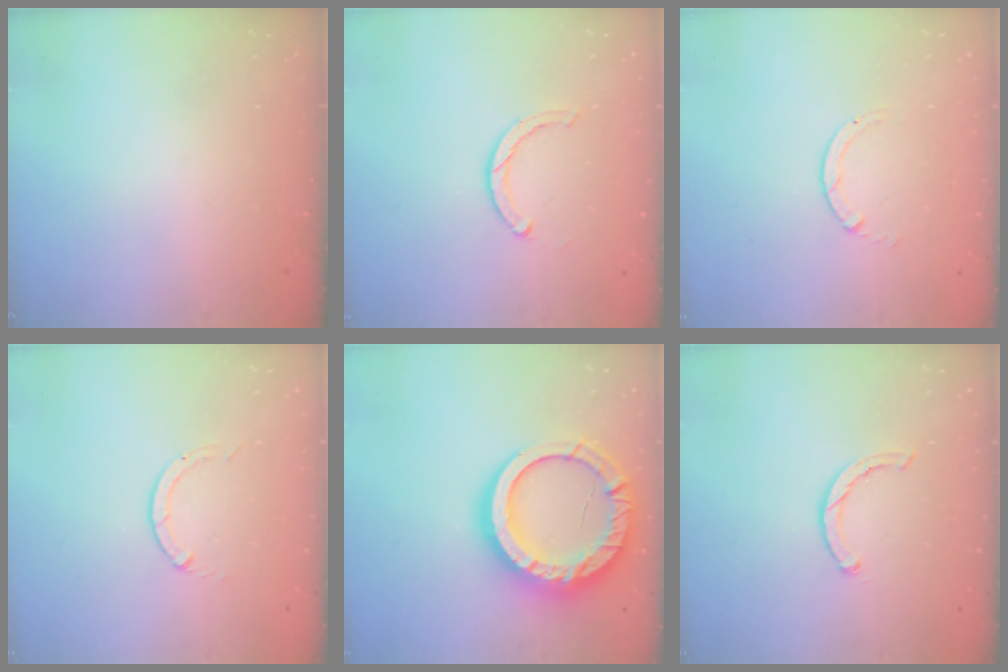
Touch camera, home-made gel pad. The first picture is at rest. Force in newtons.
{"total": 4.1, "press": 4.1, "slide": 0.4}
{"total": 0.6, "press": 0.5, "slide": 0.1}
{"total": 0.0}
{"total": 24.5, "press": 24.4, "slide": 2.2}
{"total": 2.3, "press": 2.2, "slide": 0.5}